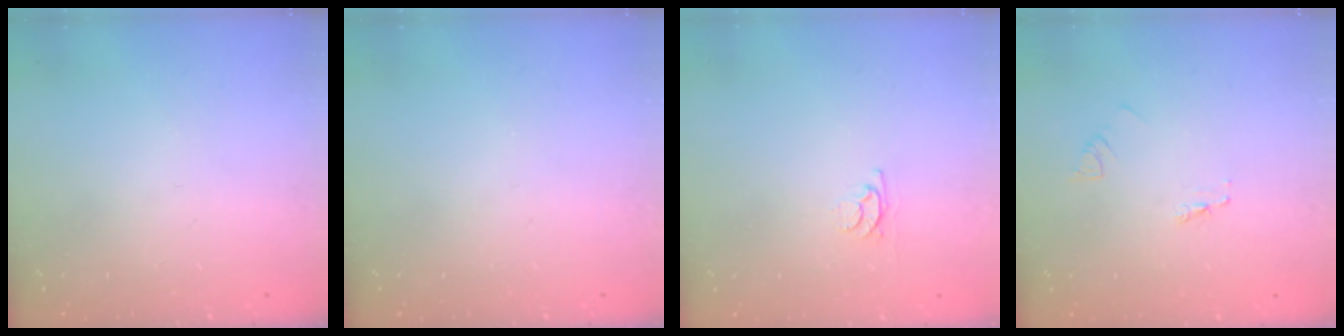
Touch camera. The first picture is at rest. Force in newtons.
{"total": 0.0}
{"total": 3.1, "press": 3.0, "slide": 0.4}
{"total": 2.1, "press": 2.1, "slide": 0.1}